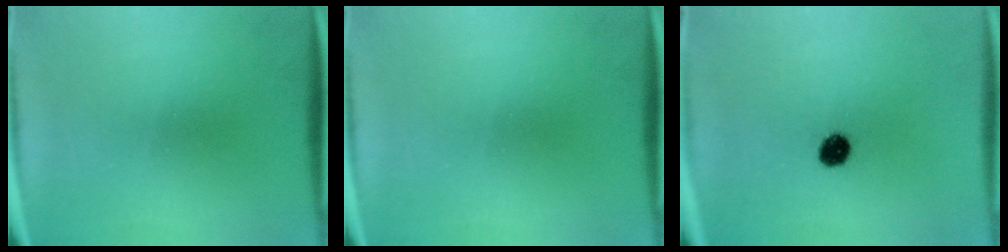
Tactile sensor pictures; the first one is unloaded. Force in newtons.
{"total": 0.0}
{"total": 4.8}